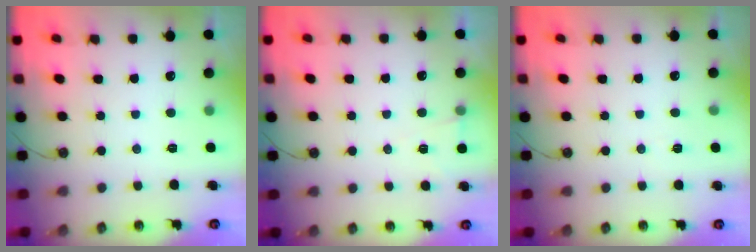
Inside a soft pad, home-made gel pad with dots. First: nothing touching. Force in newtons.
{"total": 5.0, "press": 2.4, "slide": 4.4}
{"total": 2.9, "press": 2.2, "slide": 1.9}